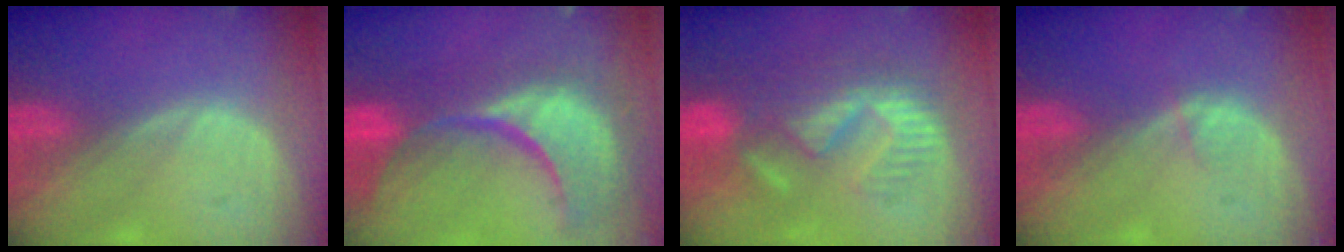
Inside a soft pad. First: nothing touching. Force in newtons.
{"total": 15.4, "press": 12.2, "slide": 9.4}
{"total": 9.2, "press": 8.9, "slide": 2.3}
{"total": 0.8, "press": 0.8, "slide": 0.1}